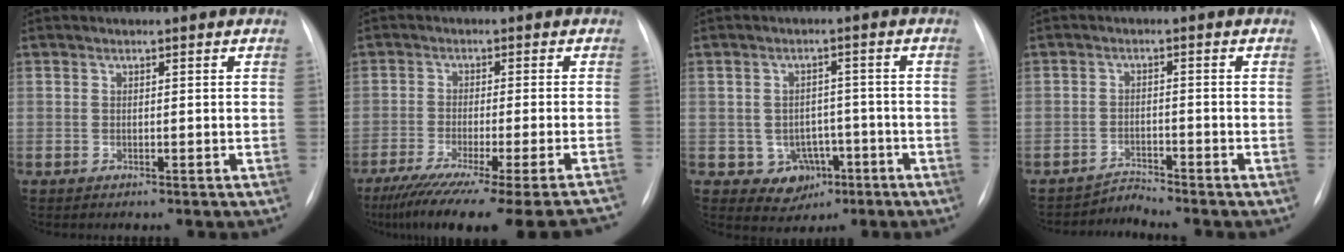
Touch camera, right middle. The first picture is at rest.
{"total": 25.0, "force": [-21.6, -1.0, 12.6], "torque": [-0.132, -0.074, -0.298]}
{"total": 5.2, "force": [-2.0, 4.5, 1.6], "torque": [-0.014, 0.012, -0.016]}
{"total": 2.8, "force": [-2.3, -1.0, -1.2], "torque": [0.027, -0.009, -0.039]}